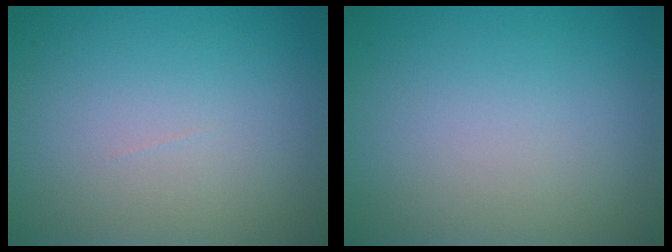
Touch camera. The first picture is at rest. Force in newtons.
{"total": 0.0}